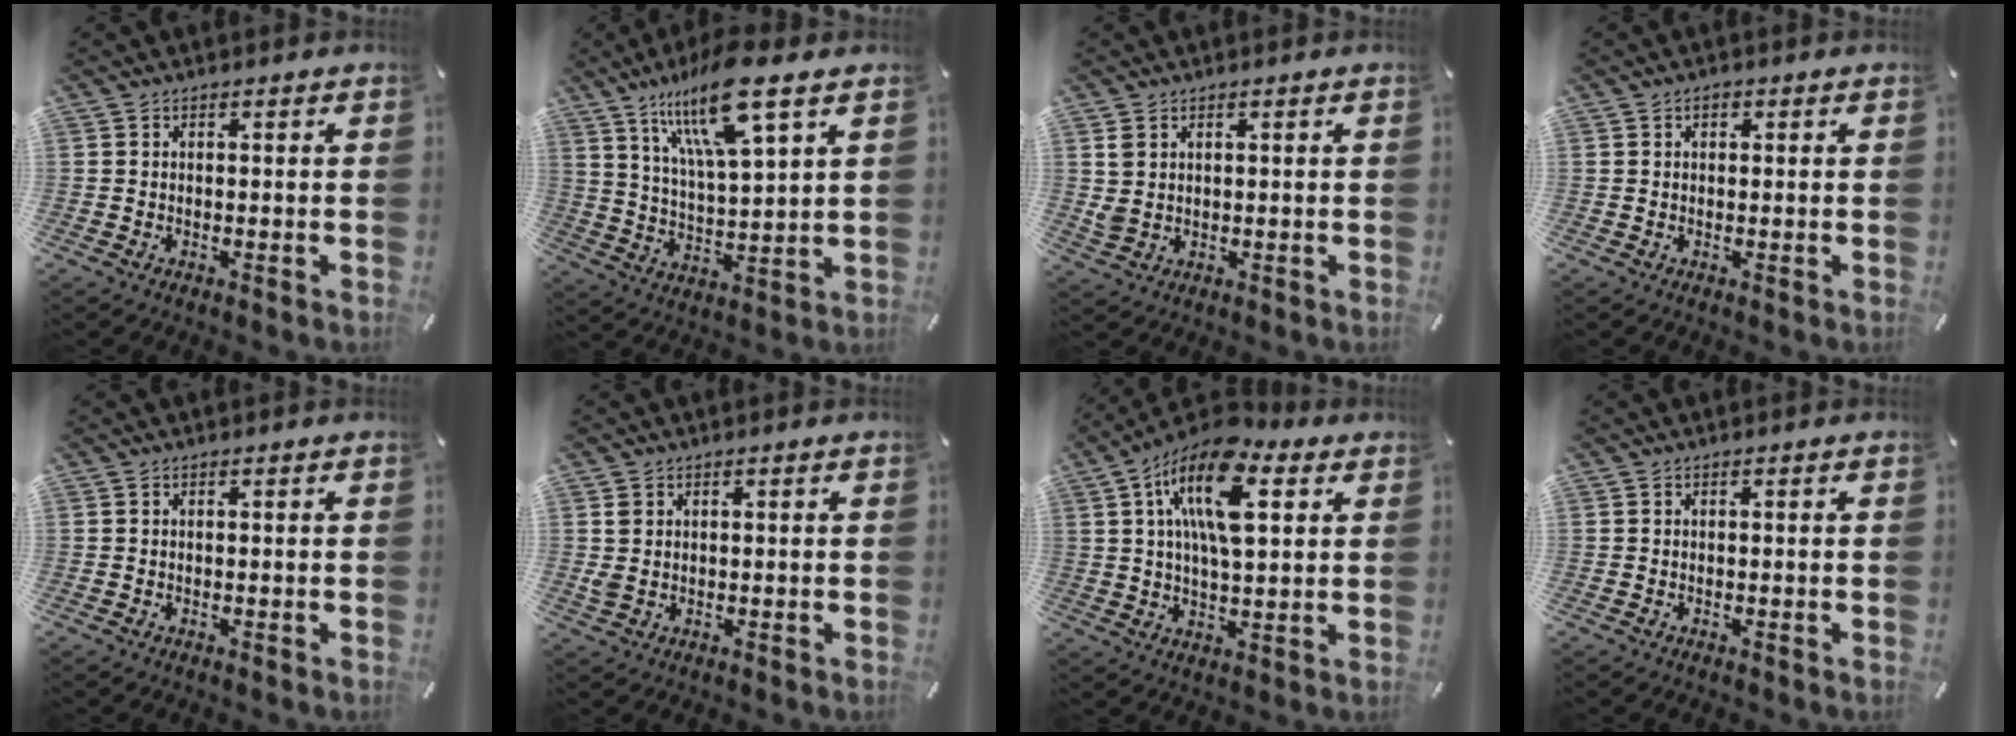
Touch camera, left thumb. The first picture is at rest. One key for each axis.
{"total": 16.1, "fx": 10.4, "fy": 4.2, "fz": 11.6, "tx": -0.230, "ty": -0.037, "tz": 0.174}
{"total": 3.2, "fx": 1.4, "fy": 2.4, "fz": 1.6, "tx": -0.033, "ty": 0.002, "tz": 0.028}
{"total": 1.1, "fx": 0.5, "fy": 0.8, "fz": 0.6, "tx": -0.013, "ty": 0.005, "tz": 0.007}
{"total": 0.0}
{"total": 2.0, "fx": 0.7, "fy": 1.5, "fz": 1.1, "tx": -0.014, "ty": 0.000, "tz": 0.011}
{"total": 17.0, "fx": 6.9, "fy": 7.8, "fz": 13.4, "tx": -0.250, "ty": -0.012, "tz": 0.115}
{"total": 0.0}